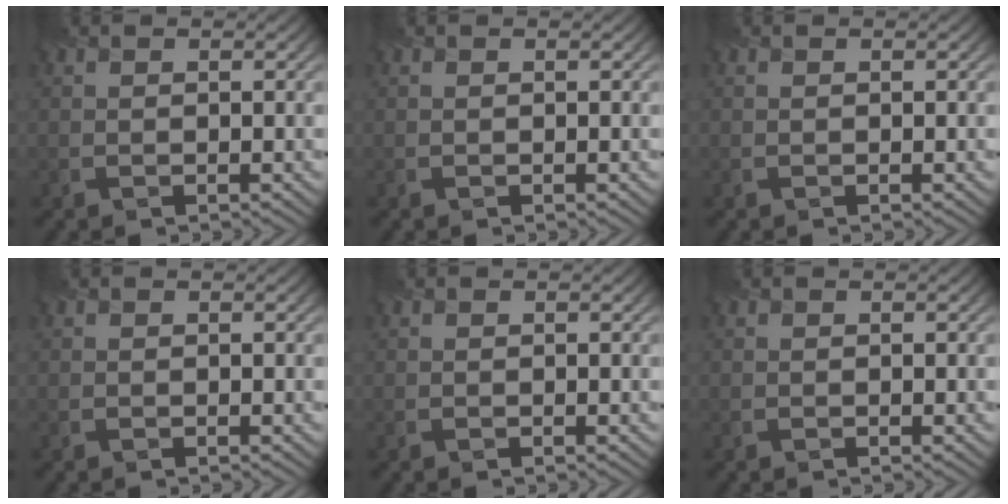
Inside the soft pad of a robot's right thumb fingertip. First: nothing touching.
{"total": 0.0}
{"total": 0.0}
{"total": 0.0}
{"total": 0.0}
{"total": 0.0}